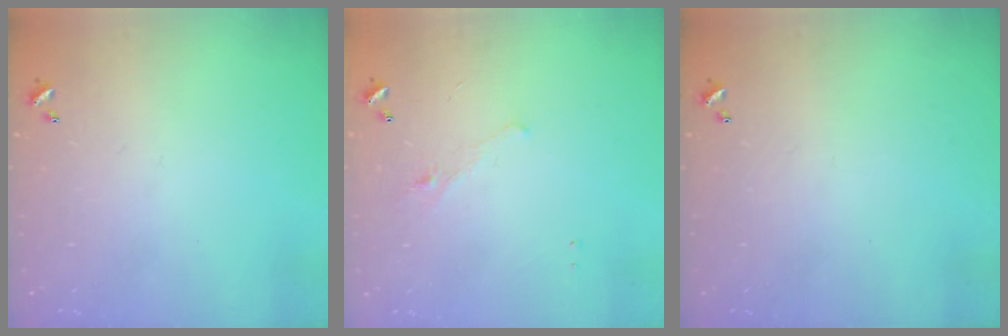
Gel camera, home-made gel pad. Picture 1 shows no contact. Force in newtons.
{"total": 1.3, "press": 1.2, "slide": 0.6}
{"total": 0.0}